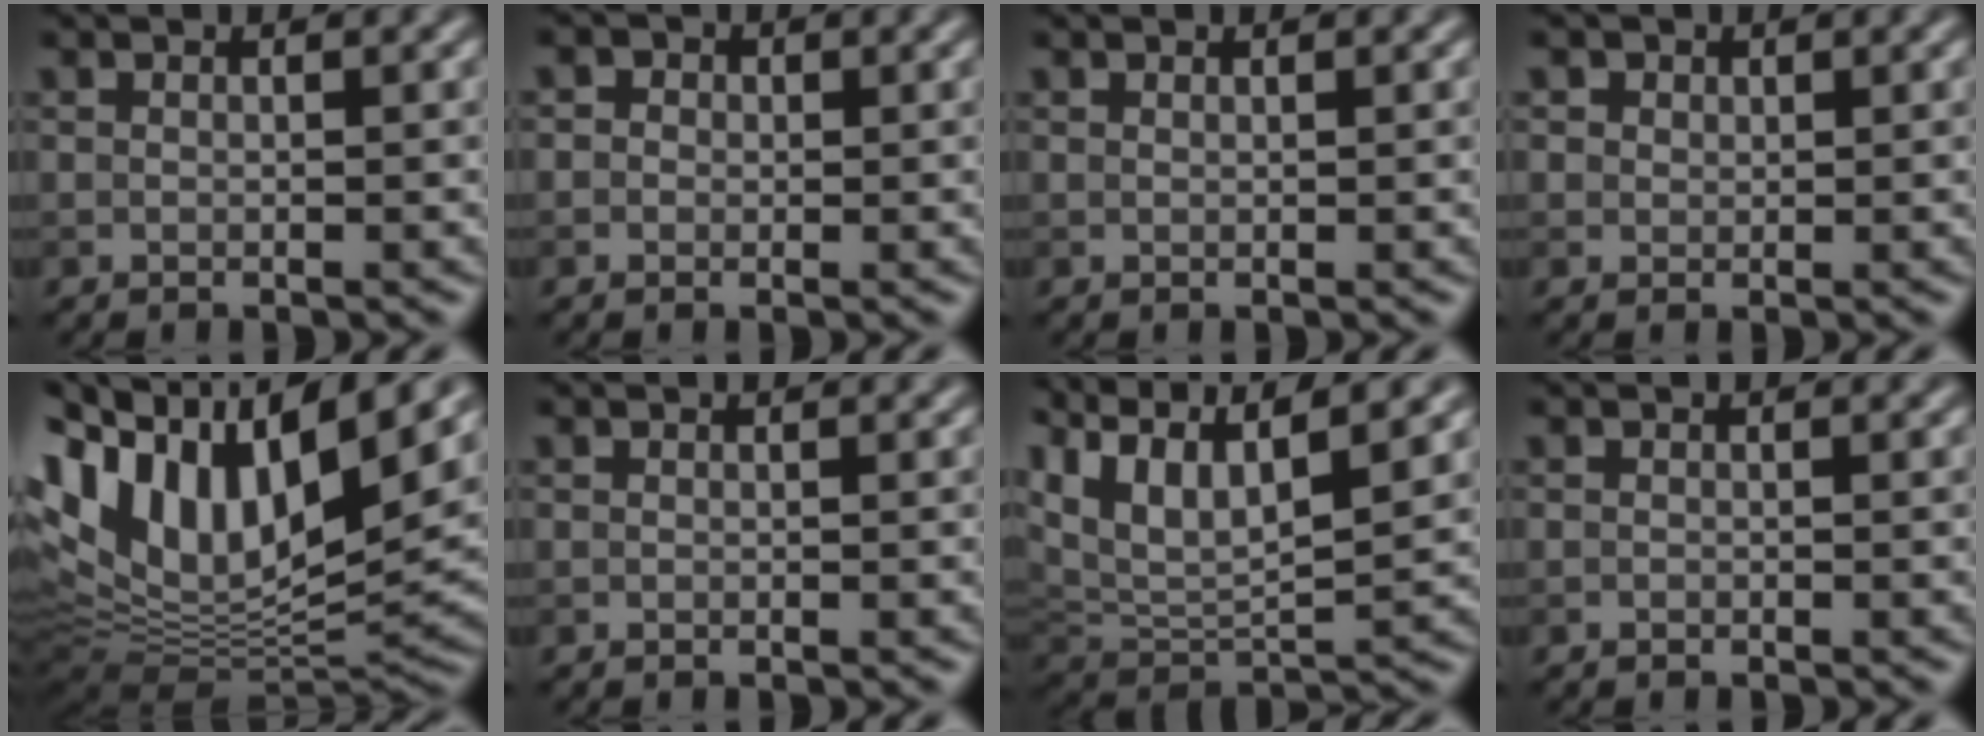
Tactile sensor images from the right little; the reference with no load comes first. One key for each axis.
{"total": 2.3, "fx": 0.9, "fy": 1.9, "fz": 1.0, "tx": 0.000, "ty": 0.012, "tz": -0.014}
{"total": 0.0}
{"total": 2.0, "fx": 1.1, "fy": 1.5, "fz": 0.7, "tx": -0.015, "ty": 0.005, "tz": 0.014}
{"total": 14.7, "fx": 5.8, "fy": 7.5, "fz": 11.3, "tx": -0.219, "ty": 0.018, "tz": 0.108}
{"total": 0.0}
{"total": 9.0, "fx": 5.7, "fy": 3.2, "fz": 6.2, "tx": -0.139, "ty": 0.021, "tz": 0.099}
{"total": 0.0}